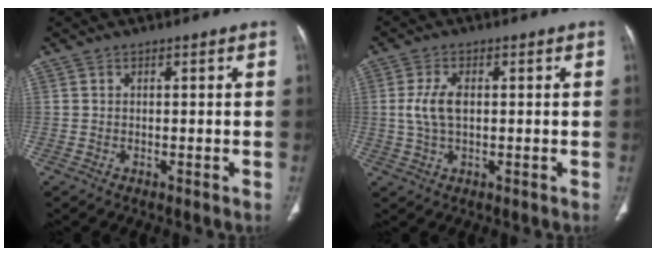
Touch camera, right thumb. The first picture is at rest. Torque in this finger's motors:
{"motor_torque": [0.39, 1.57, 0.93, -0.18, 0.05]}